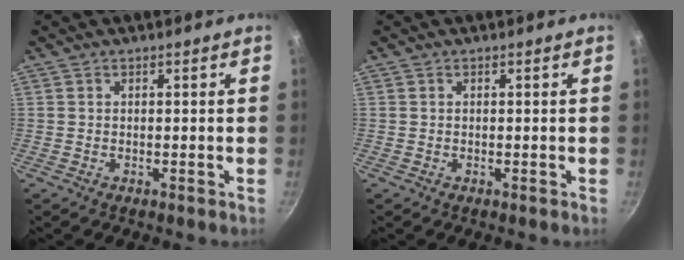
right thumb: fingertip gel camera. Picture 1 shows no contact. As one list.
[{"total": 0.0}]